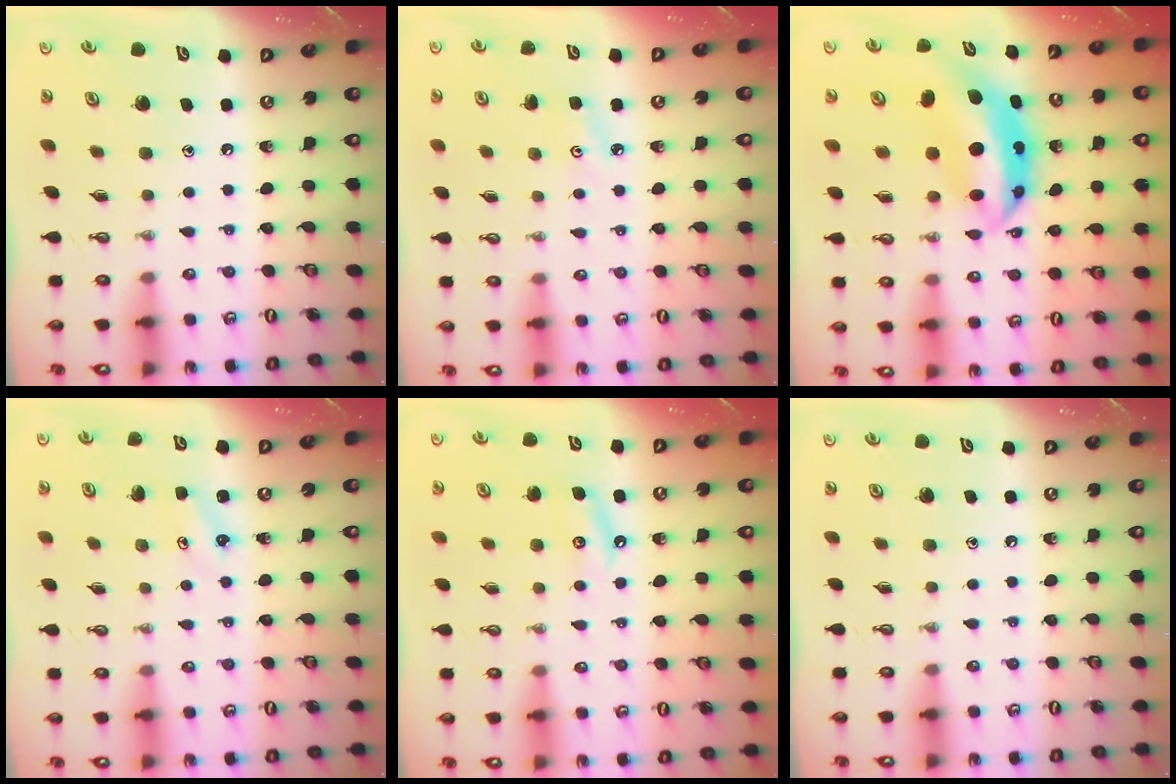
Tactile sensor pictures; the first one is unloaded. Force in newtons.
{"total": 4.7, "press": 4.7, "slide": 0.5}
{"total": 10.2, "press": 10.2, "slide": 1.0}
{"total": 2.9, "press": 2.9, "slide": 0.3}
{"total": 4.8, "press": 4.8, "slide": 0.2}
{"total": 0.0}